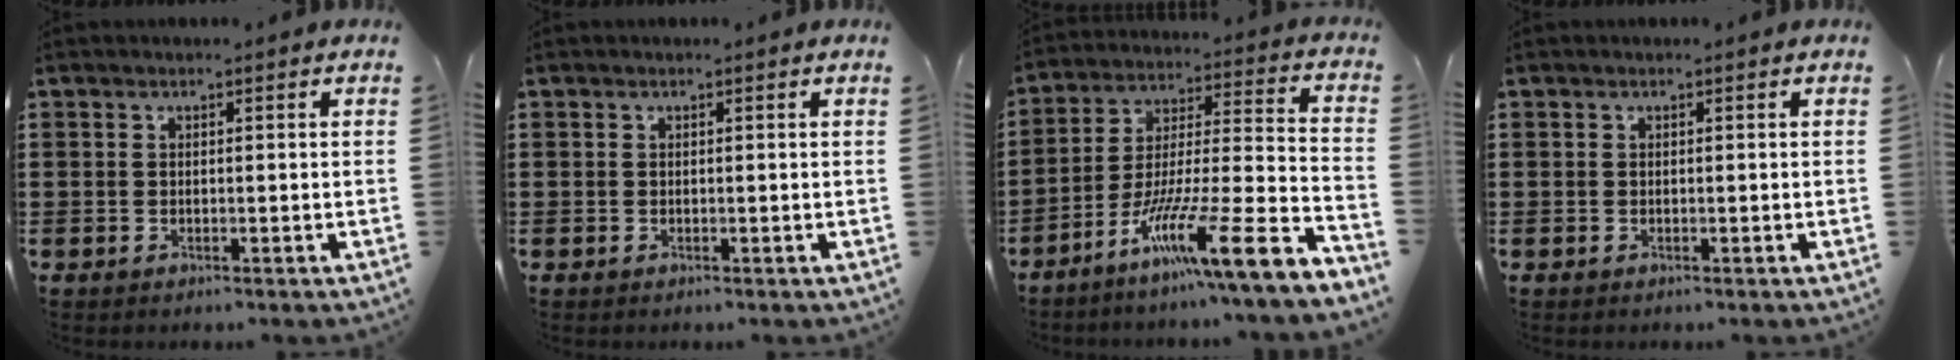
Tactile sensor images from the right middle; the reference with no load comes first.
{"total": 0.0}
{"total": 13.0, "force": [-8.4, 0.1, 9.9], "torque": [-0.169, -0.011, -0.159]}
{"total": 0.0}